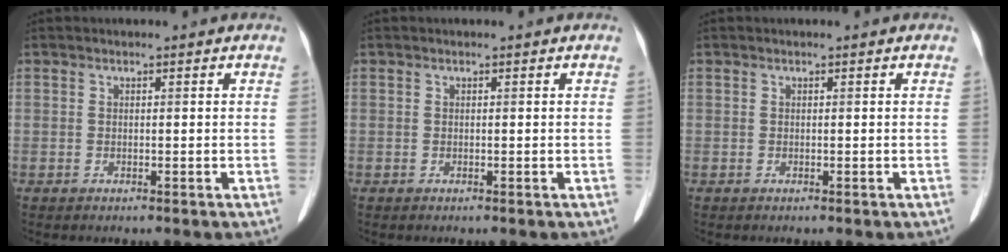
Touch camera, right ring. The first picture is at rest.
{"total": 0.0}
{"total": 0.0}